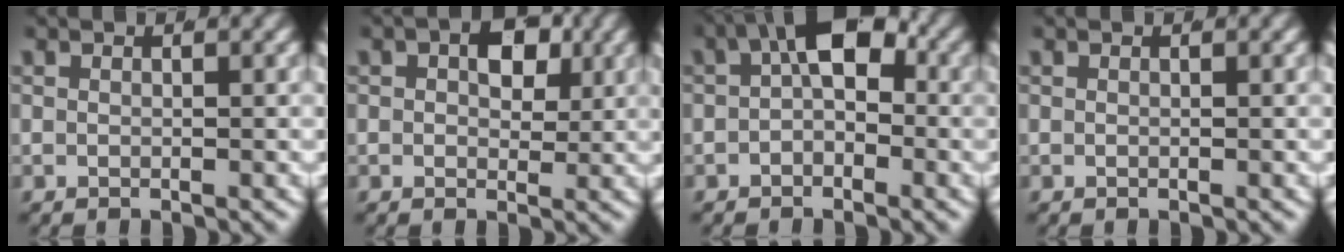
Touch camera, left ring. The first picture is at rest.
{"total": 2.9, "force": [0.7, 1.9, 2.1], "torque": [-0.030, -0.012, 0.014]}
{"total": 4.6, "force": [0.7, 2.3, 3.9], "torque": [-0.064, -0.007, 0.014]}
{"total": 0.0}